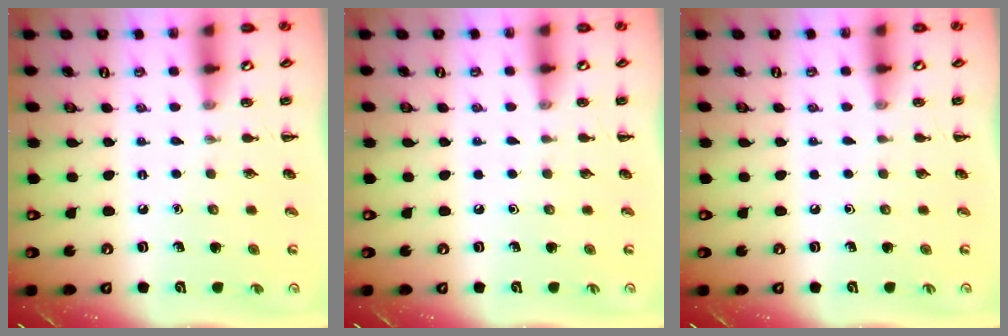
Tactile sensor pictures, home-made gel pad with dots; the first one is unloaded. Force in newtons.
{"total": 0.0}
{"total": 0.0}